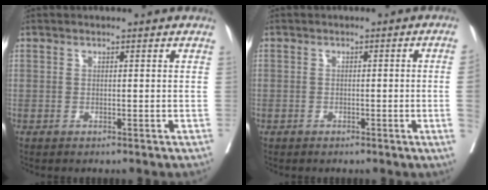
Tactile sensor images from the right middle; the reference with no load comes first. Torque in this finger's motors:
{"motor_torque": [0.91, -0.89, -0.84, -0.21]}